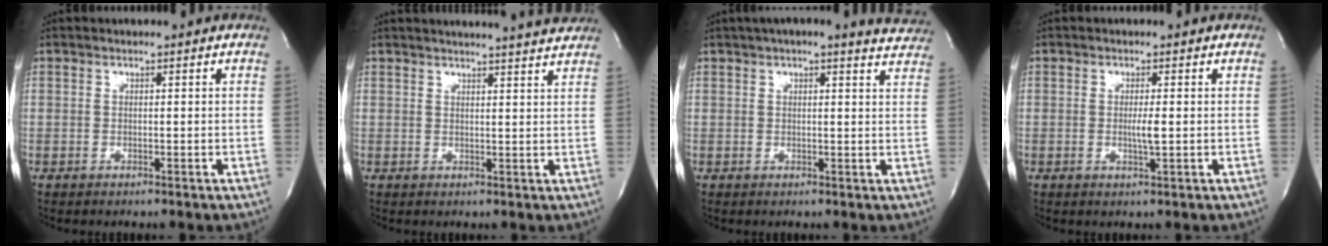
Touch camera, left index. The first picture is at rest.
{"total": 12.1, "force": [11.4, -0.3, 3.9], "torque": [-0.060, -0.010, 0.130]}
{"total": 11.3, "force": [10.1, 1.7, 4.9], "torque": [-0.056, 0.008, 0.103]}
{"total": 2.1, "force": [-0.2, 0.0, 2.1], "torque": [-0.046, -0.008, -0.003]}